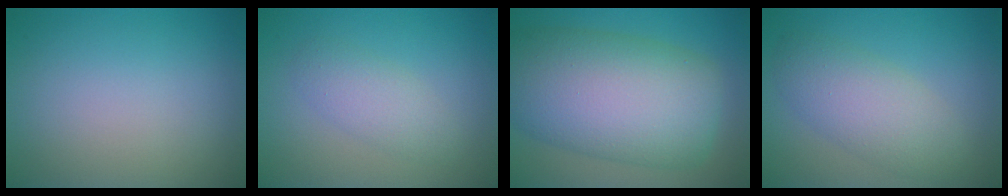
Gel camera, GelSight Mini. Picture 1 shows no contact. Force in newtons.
{"total": 2.5, "press": 2.5, "slide": 0.1}
{"total": 12.8, "press": 12.8, "slide": 0.5}
{"total": 4.7, "press": 4.7, "slide": 0.2}